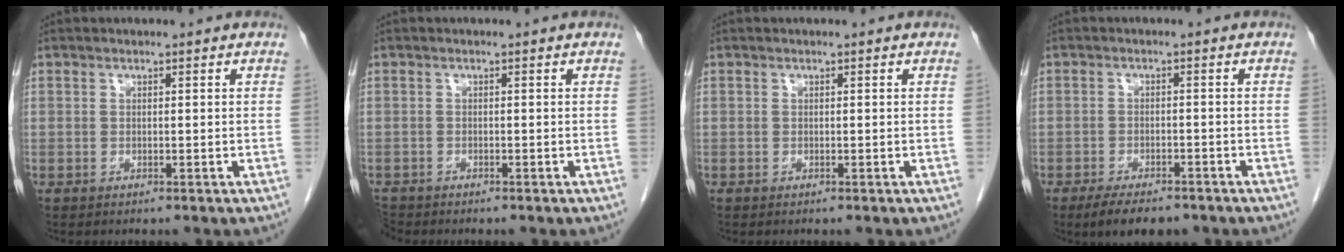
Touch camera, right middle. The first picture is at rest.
{"total": 1.9, "force": [-1.8, 0.5, 0.0], "torque": [-0.004, -0.007, -0.033]}
{"total": 0.0}
{"total": 6.1, "force": [-4.7, 2.2, 3.2], "torque": [-0.051, -0.006, -0.072]}